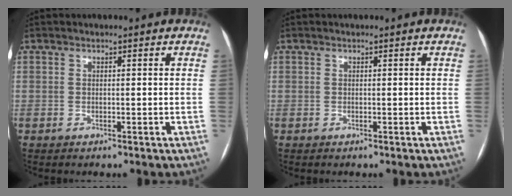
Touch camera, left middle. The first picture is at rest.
{"total": 0.0}